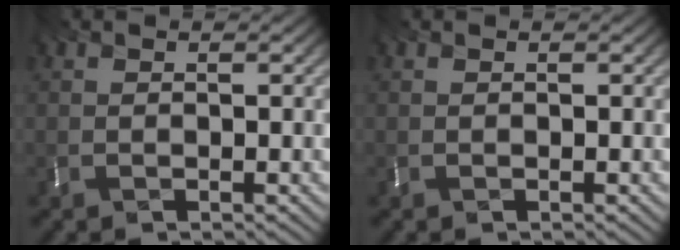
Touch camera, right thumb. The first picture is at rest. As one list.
[{"total": 0.0}]